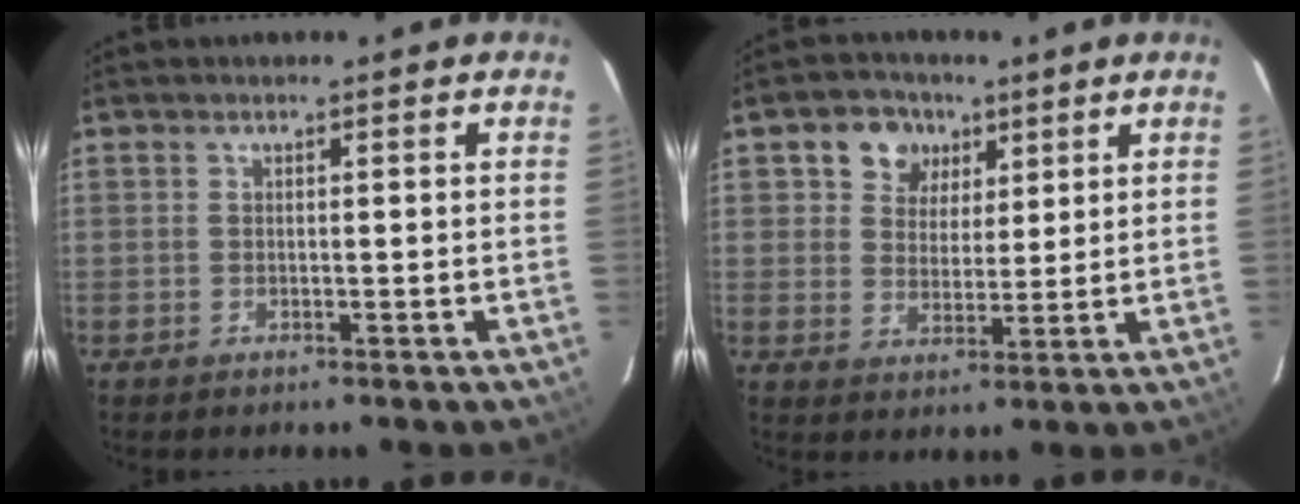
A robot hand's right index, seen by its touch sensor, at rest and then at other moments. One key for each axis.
{"total": 7.4, "fx": 3.4, "fy": 6.2, "fz": 2.2, "tx": -0.042, "ty": 0.018, "tz": 0.057}